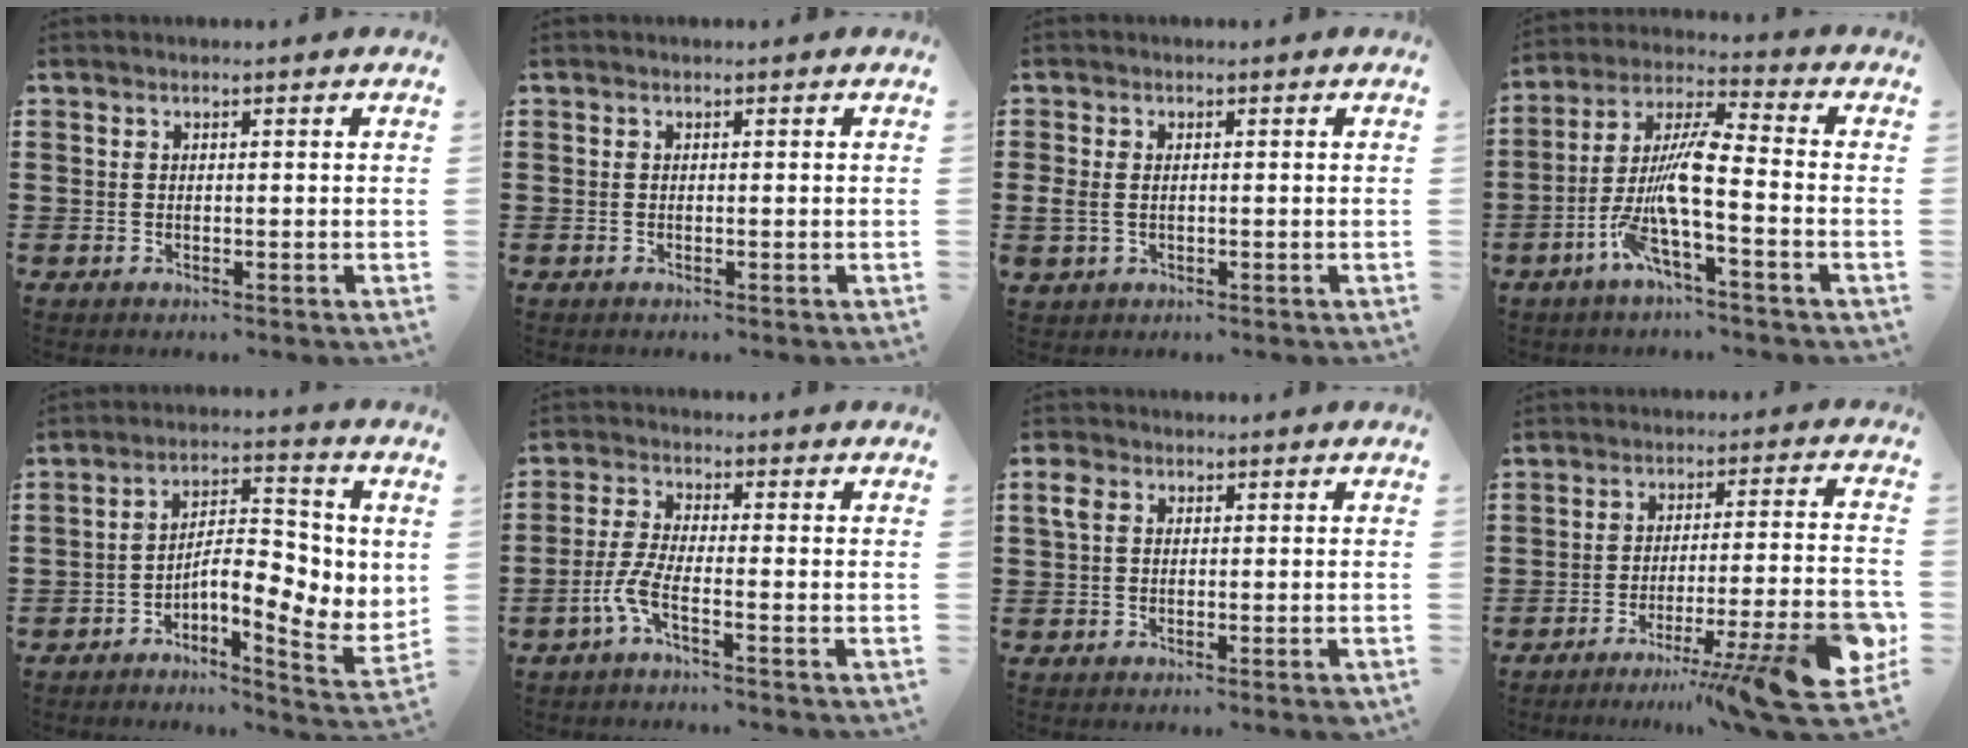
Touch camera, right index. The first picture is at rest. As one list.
[{"total": 0.0}, {"total": 1.9, "force": [0.0, 1.4, 1.3], "torque": [-0.044, -0.001, -0.006]}, {"total": 9.3, "force": [-3.5, 1.8, 8.4], "torque": [-0.193, -0.024, -0.076]}, {"total": 7.6, "force": [-0.2, 3.4, 6.8], "torque": [-0.106, -0.019, -0.012]}, {"total": 4.5, "force": [-2.6, 0.6, 3.6], "torque": [-0.096, -0.014, -0.056]}, {"total": 2.4, "force": [0.4, 1.6, 1.8], "torque": [-0.040, 0.009, 0.006]}, {"total": 13.1, "force": [-7.7, 1.1, 10.5], "torque": [-0.147, 0.012, -0.127]}]